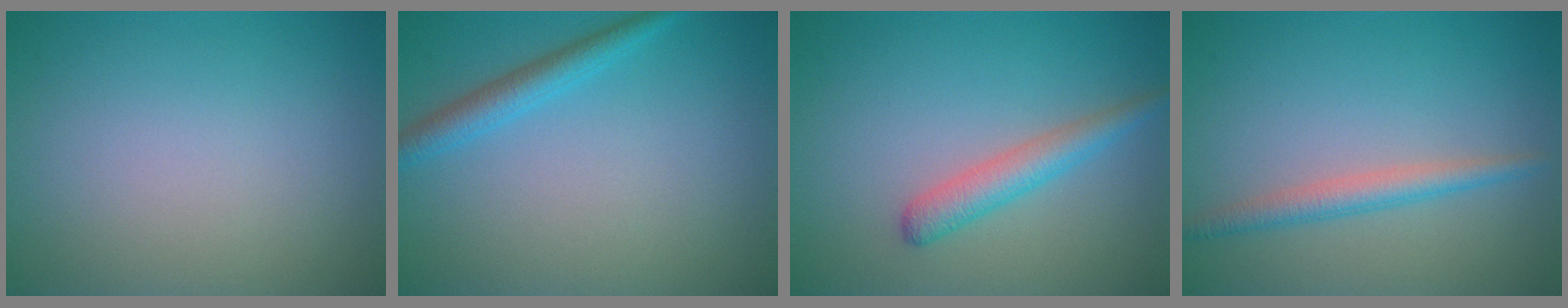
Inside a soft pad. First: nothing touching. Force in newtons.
{"total": 2.5, "press": 2.5, "slide": 0.1}
{"total": 2.7, "press": 2.7, "slide": 0.0}
{"total": 2.3, "press": 2.3, "slide": 0.1}